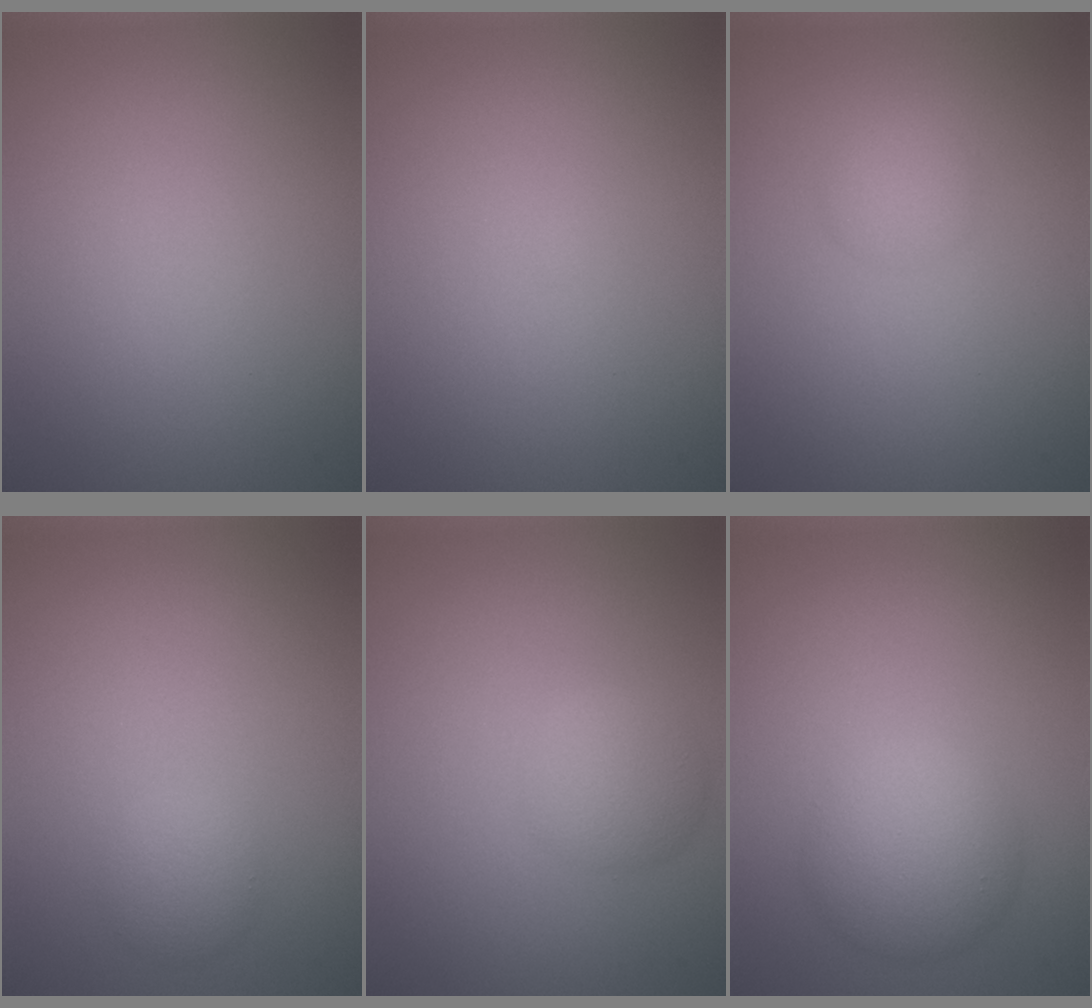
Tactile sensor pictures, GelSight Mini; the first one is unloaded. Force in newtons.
{"total": 0.0}
{"total": 1.6, "press": 1.6, "slide": 0.1}
{"total": 1.7, "press": 1.7, "slide": 0.0}
{"total": 2.6, "press": 2.6, "slide": 0.1}
{"total": 4.5, "press": 4.5, "slide": 0.4}